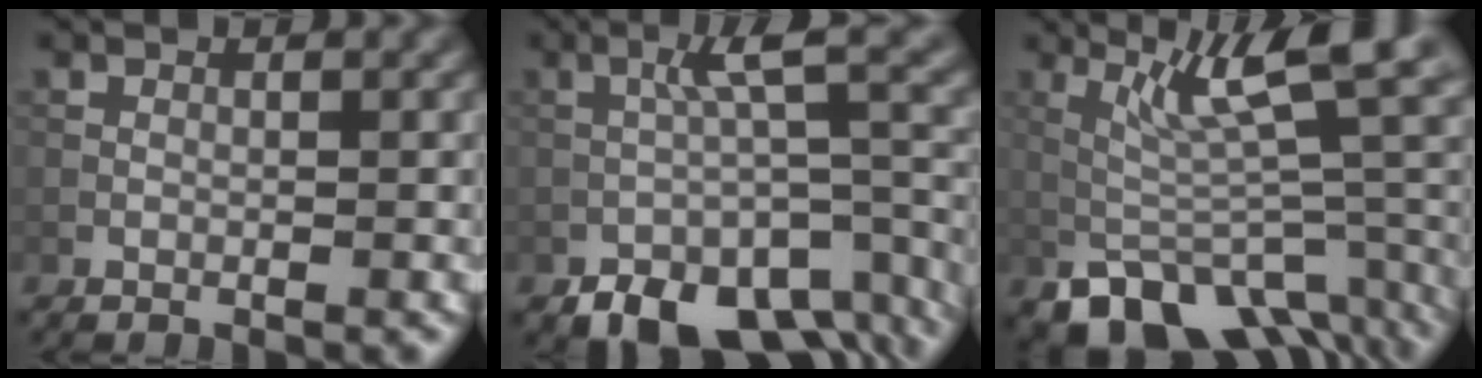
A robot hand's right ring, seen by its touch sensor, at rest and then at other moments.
{"total": 9.6, "force": [-5.6, 3.8, 6.7], "torque": [-0.097, -0.003, -0.090]}
{"total": 8.8, "force": [-1.6, 3.1, 8.1], "torque": [-0.128, 0.012, -0.015]}